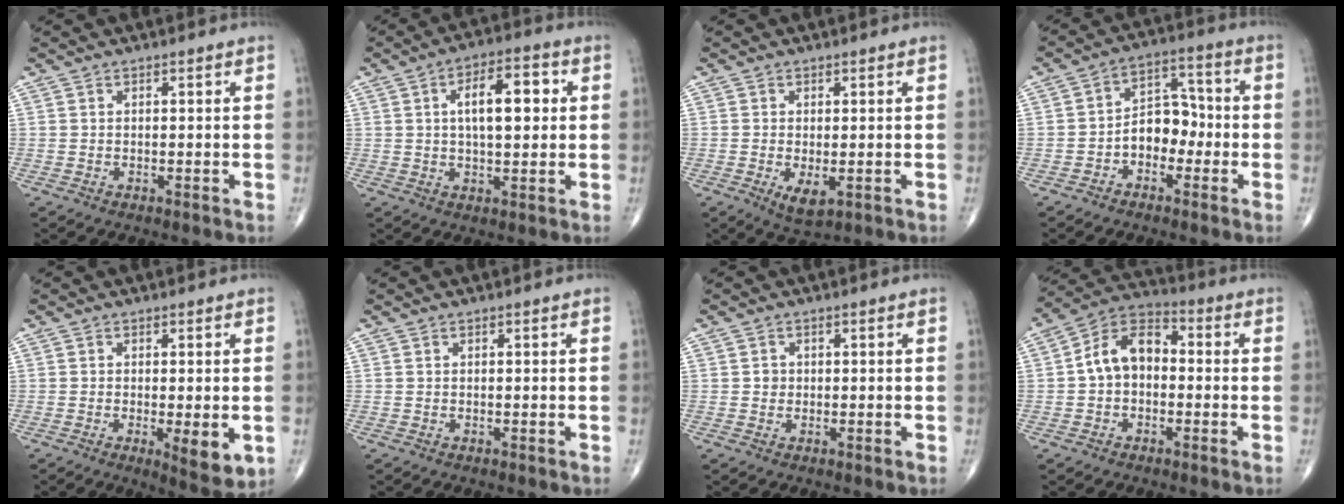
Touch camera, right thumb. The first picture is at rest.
{"total": 10.6, "force": [2.0, 4.7, 9.3], "torque": [-0.128, 0.012, 0.026]}
{"total": 3.8, "force": [-0.9, 1.7, 3.2], "torque": [-0.057, -0.010, -0.008]}
{"total": 9.9, "force": [-2.6, 7.0, 6.6], "torque": [-0.076, 0.048, -0.057]}
{"total": 6.3, "force": [-1.5, 1.9, 5.9], "torque": [-0.083, -0.017, -0.020]}
{"total": 0.0}
{"total": 1.3, "force": [0.0, 1.2, 0.4], "torque": [-0.001, 0.003, 0.000]}
{"total": 10.2, "force": [-0.3, 7.0, 7.4], "torque": [-0.108, 0.037, -0.023]}